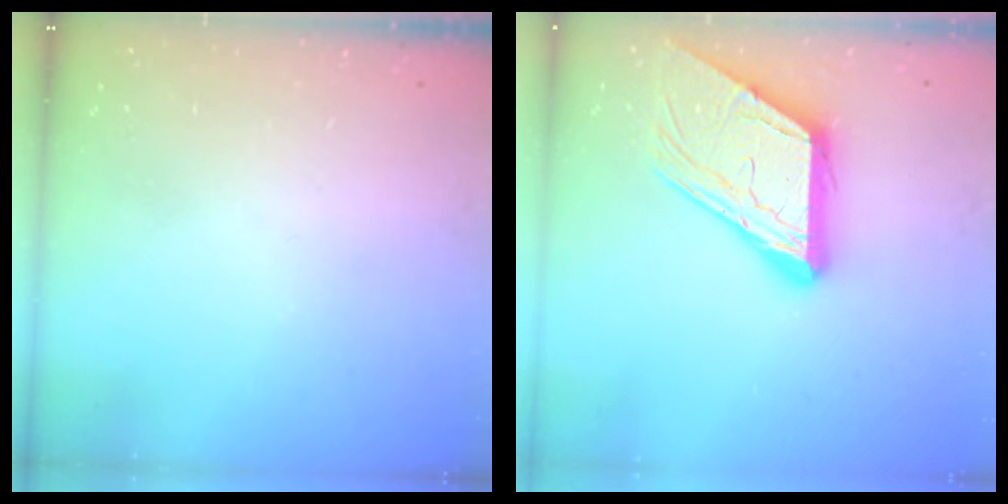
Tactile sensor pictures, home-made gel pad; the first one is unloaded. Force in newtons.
{"total": 13.5, "press": 13.4, "slide": 1.6}